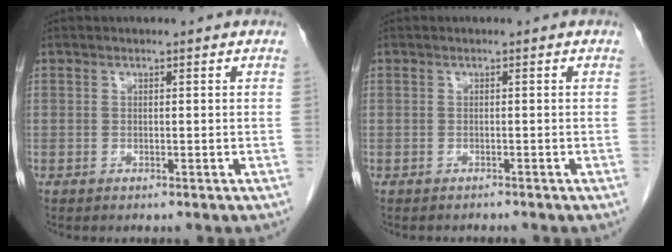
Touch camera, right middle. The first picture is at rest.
{"total": 0.6, "force": [-0.5, -0.1, -0.2], "torque": [-0.006, -0.006, -0.008]}